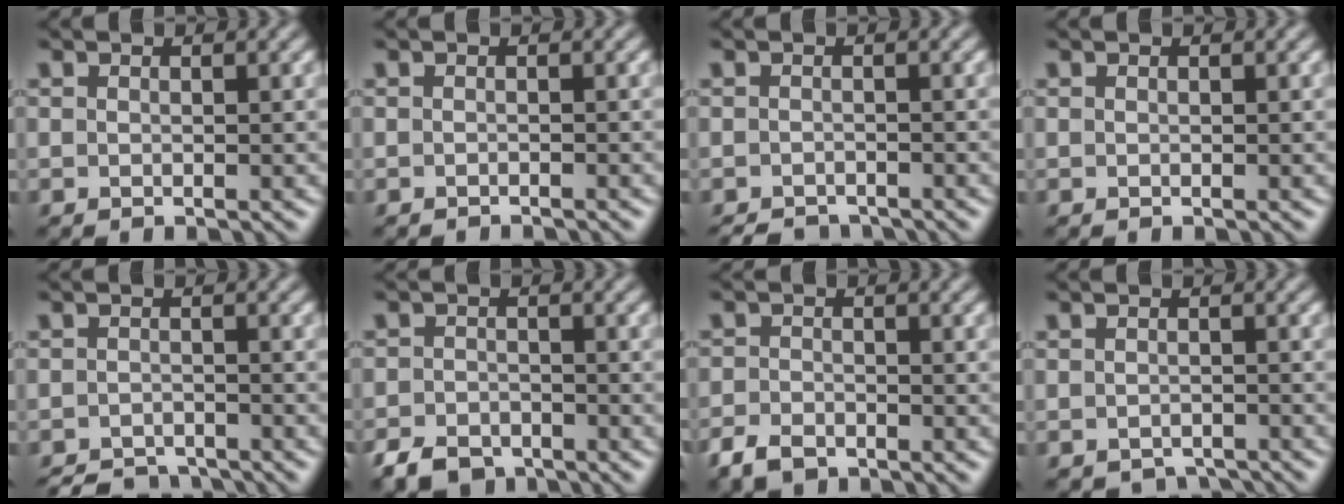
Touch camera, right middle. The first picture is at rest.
{"total": 1.1, "force": [-1.1, 0.1, 0.1], "torque": [0.001, -0.006, -0.019]}
{"total": 2.4, "force": [-2.2, 0.6, 0.4], "torque": [-0.001, -0.005, -0.038]}
{"total": 0.0}
{"total": 3.2, "force": [-3.1, 0.8, 0.6], "torque": [-0.003, -0.003, -0.054]}
{"total": 3.6, "force": [-2.7, 2.0, 1.3], "torque": [-0.022, -0.003, -0.055]}
{"total": 2.8, "force": [-2.1, 1.5, 1.2], "torque": [-0.021, -0.004, -0.049]}
{"total": 2.1, "force": [-1.9, 0.8, 0.3], "torque": [0.001, -0.008, -0.029]}